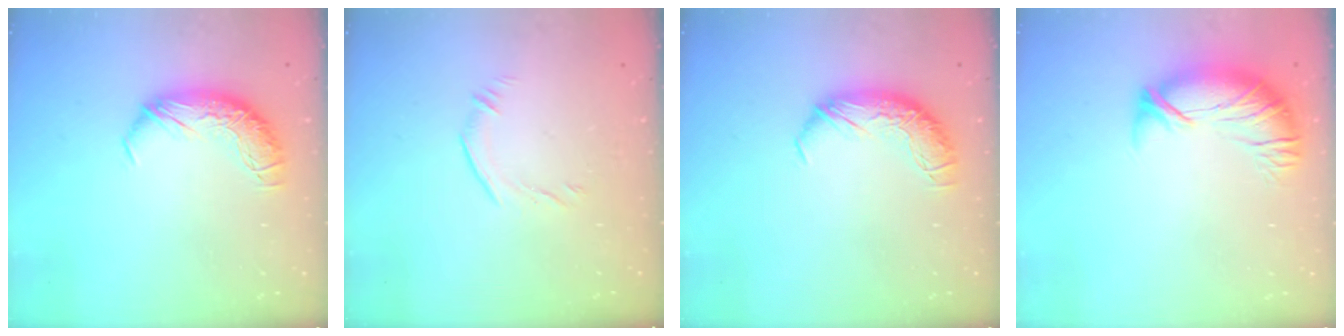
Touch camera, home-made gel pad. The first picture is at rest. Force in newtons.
{"total": 5.7, "press": 5.6, "slide": 1.2}
{"total": 0.0}
{"total": 3.5, "press": 2.5, "slide": 2.4}